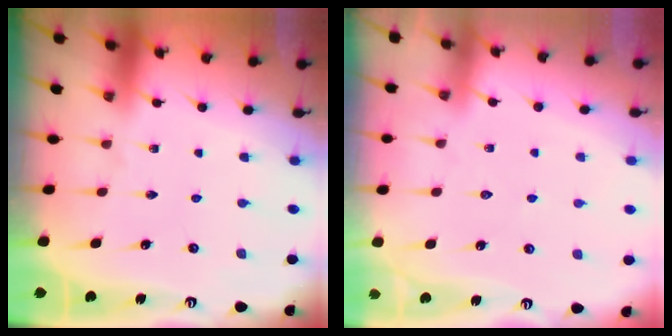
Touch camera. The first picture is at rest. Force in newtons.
{"total": 3.0, "press": 3.0, "slide": 0.3}